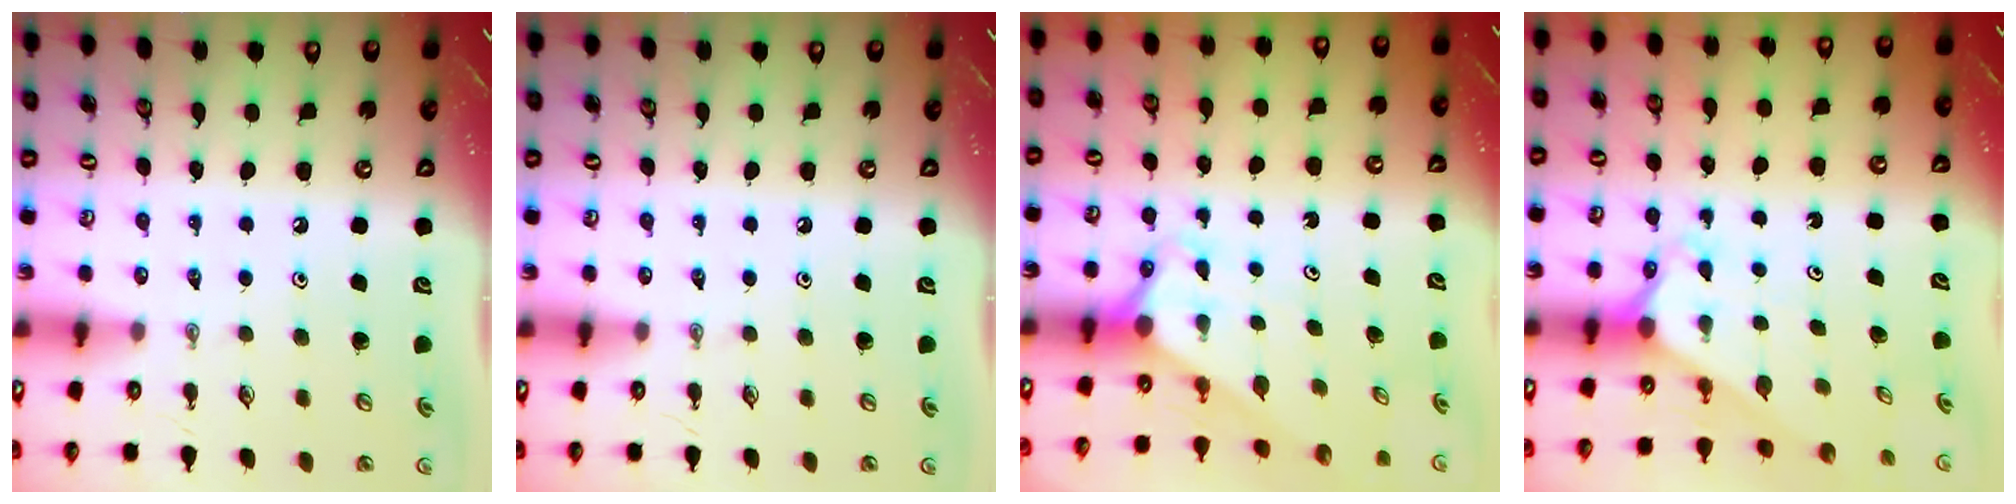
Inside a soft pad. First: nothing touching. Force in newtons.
{"total": 0.0}
{"total": 2.8, "press": 2.8, "slide": 0.0}
{"total": 2.4, "press": 2.4, "slide": 0.2}